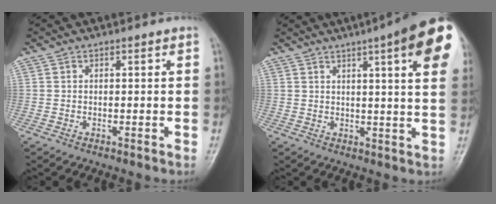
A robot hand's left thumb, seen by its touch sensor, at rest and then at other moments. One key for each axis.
{"total": 16.7, "fx": 7.7, "fy": 2.9, "fz": 14.6, "tx": -0.176, "ty": -0.013, "tz": 0.086}